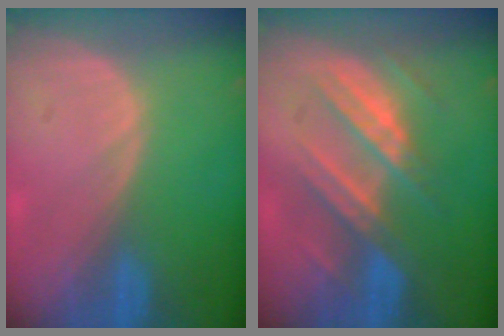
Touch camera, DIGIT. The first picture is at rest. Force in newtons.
{"total": 7.3, "press": 7.3, "slide": 0.1}